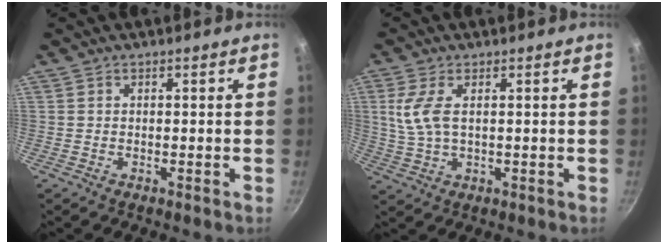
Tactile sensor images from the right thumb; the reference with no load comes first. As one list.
[{"total": 6.1, "force": [1.3, 2.8, 5.3], "torque": [-0.115, 0.000, 0.029]}]